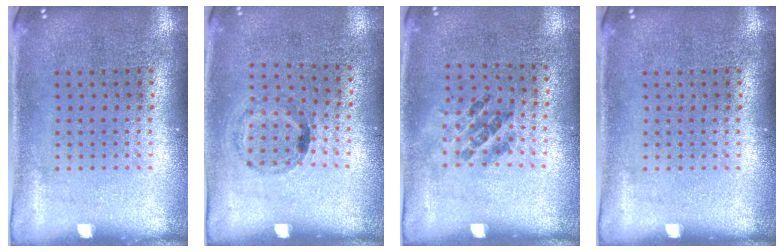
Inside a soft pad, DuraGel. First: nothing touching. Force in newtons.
{"total": 1.1, "press": 0.6, "slide": 0.9}
{"total": 1.1, "press": 0.7, "slide": 0.9}
{"total": 0.0}